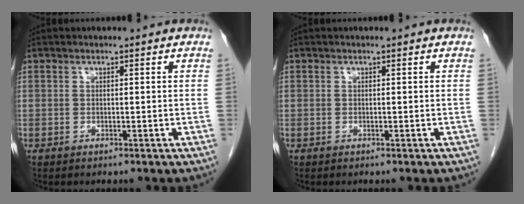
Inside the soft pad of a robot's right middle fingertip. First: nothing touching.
{"total": 0.0}